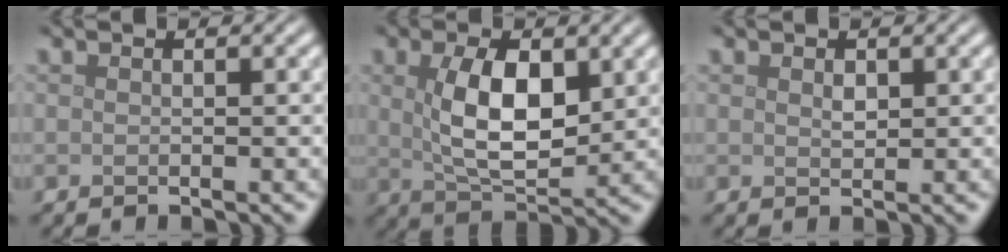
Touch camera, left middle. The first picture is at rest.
{"total": 6.6, "force": [1.2, 3.2, 5.7], "torque": [-0.108, -0.001, 0.029]}
{"total": 0.9, "force": [0.4, 0.5, 0.6], "torque": [-0.013, -0.001, 0.009]}